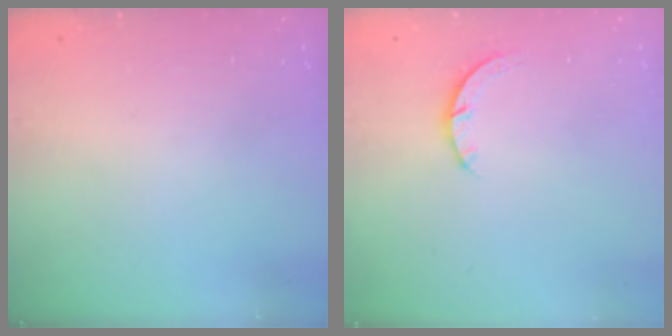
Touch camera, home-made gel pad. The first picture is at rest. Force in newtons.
{"total": 2.9, "press": 2.9, "slide": 0.4}